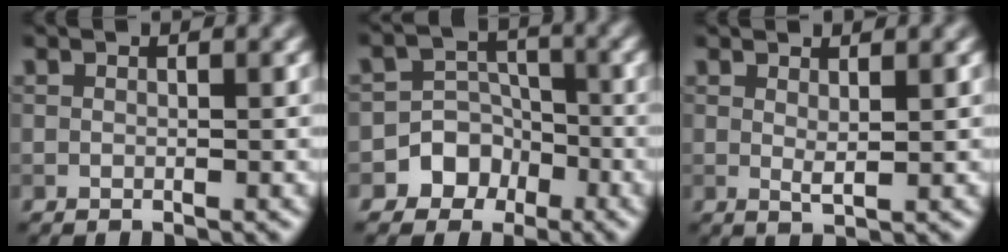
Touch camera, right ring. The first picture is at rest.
{"total": 5.5, "force": [-2.9, 4.7, 0.8], "torque": [0.026, 0.003, -0.073]}
{"total": 1.2, "force": [0.8, 0.2, 0.9], "torque": [-0.019, -0.003, 0.014]}